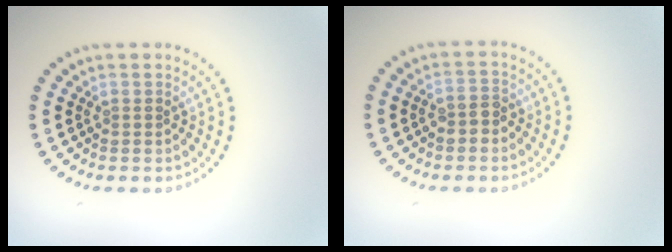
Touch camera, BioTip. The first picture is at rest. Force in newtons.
{"total": 1.7, "press": 1.5, "slide": 0.7}